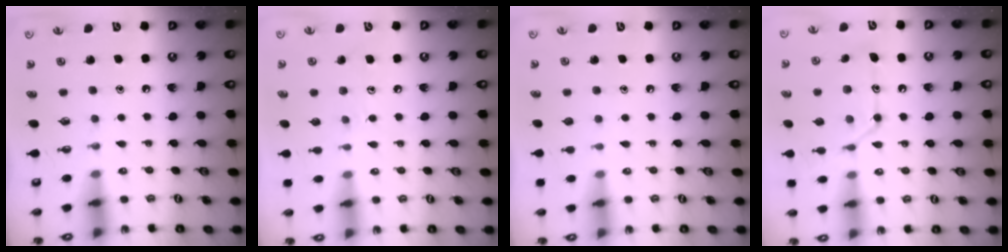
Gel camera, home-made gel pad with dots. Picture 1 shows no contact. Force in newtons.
{"total": 7.3, "press": 7.3, "slide": 0.7}
{"total": 0.5, "press": 0.5, "slide": 0.1}
{"total": 15.1, "press": 15.1, "slide": 1.3}